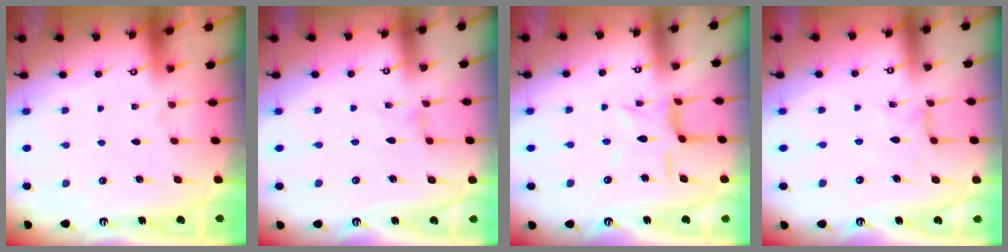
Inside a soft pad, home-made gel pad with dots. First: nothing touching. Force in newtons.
{"total": 0.7, "press": 0.7, "slide": 0.3}
{"total": 7.9, "press": 7.9, "slide": 0.4}
{"total": 2.8, "press": 2.8, "slide": 0.4}